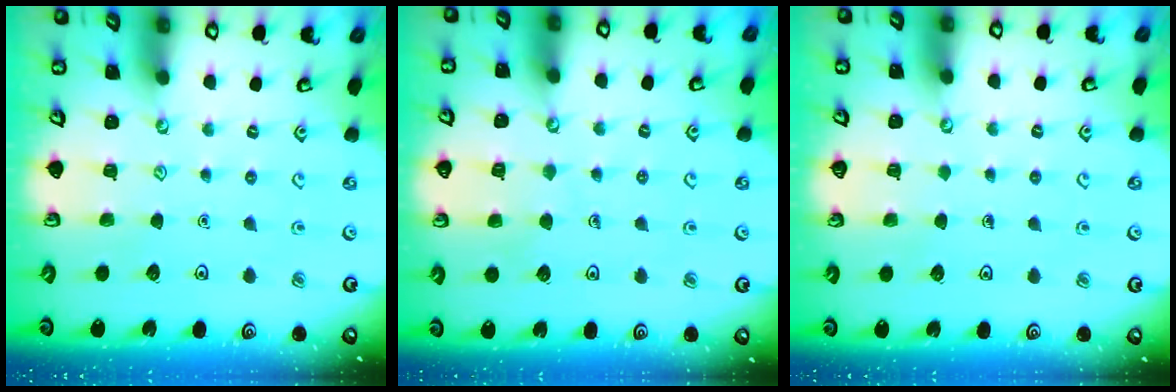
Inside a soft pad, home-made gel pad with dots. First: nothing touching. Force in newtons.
{"total": 3.5, "press": 3.5, "slide": 0.3}
{"total": 0.8, "press": 0.8, "slide": 0.3}